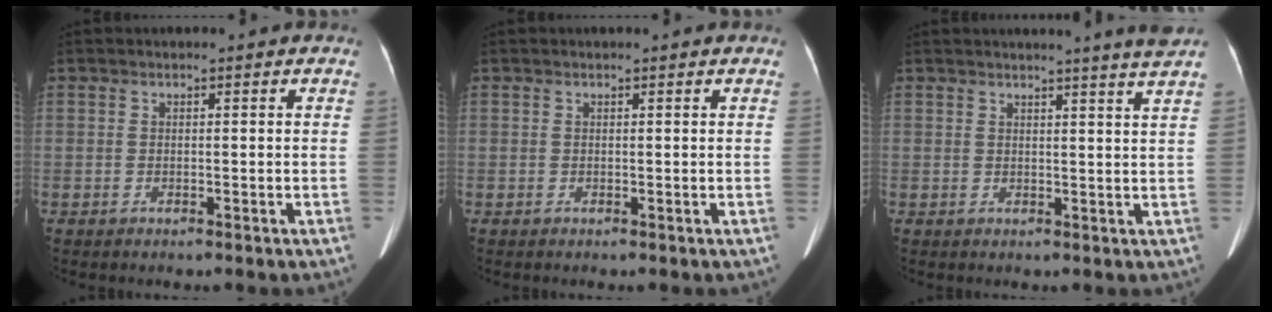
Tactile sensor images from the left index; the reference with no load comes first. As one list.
[{"total": 0.5, "force": [0.5, 0.0, 0.1], "torque": [-0.003, 0.002, 0.005]}, {"total": 5.1, "force": [4.5, -1.4, 2.1], "torque": [-0.026, -0.009, 0.038]}]